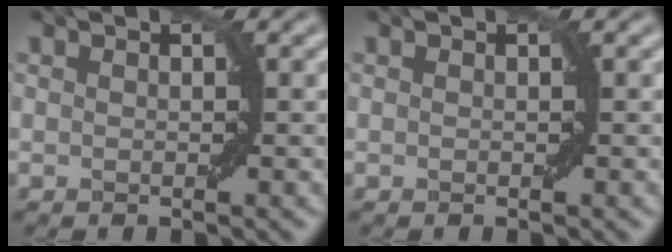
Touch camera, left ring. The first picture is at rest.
{"total": 0.0}